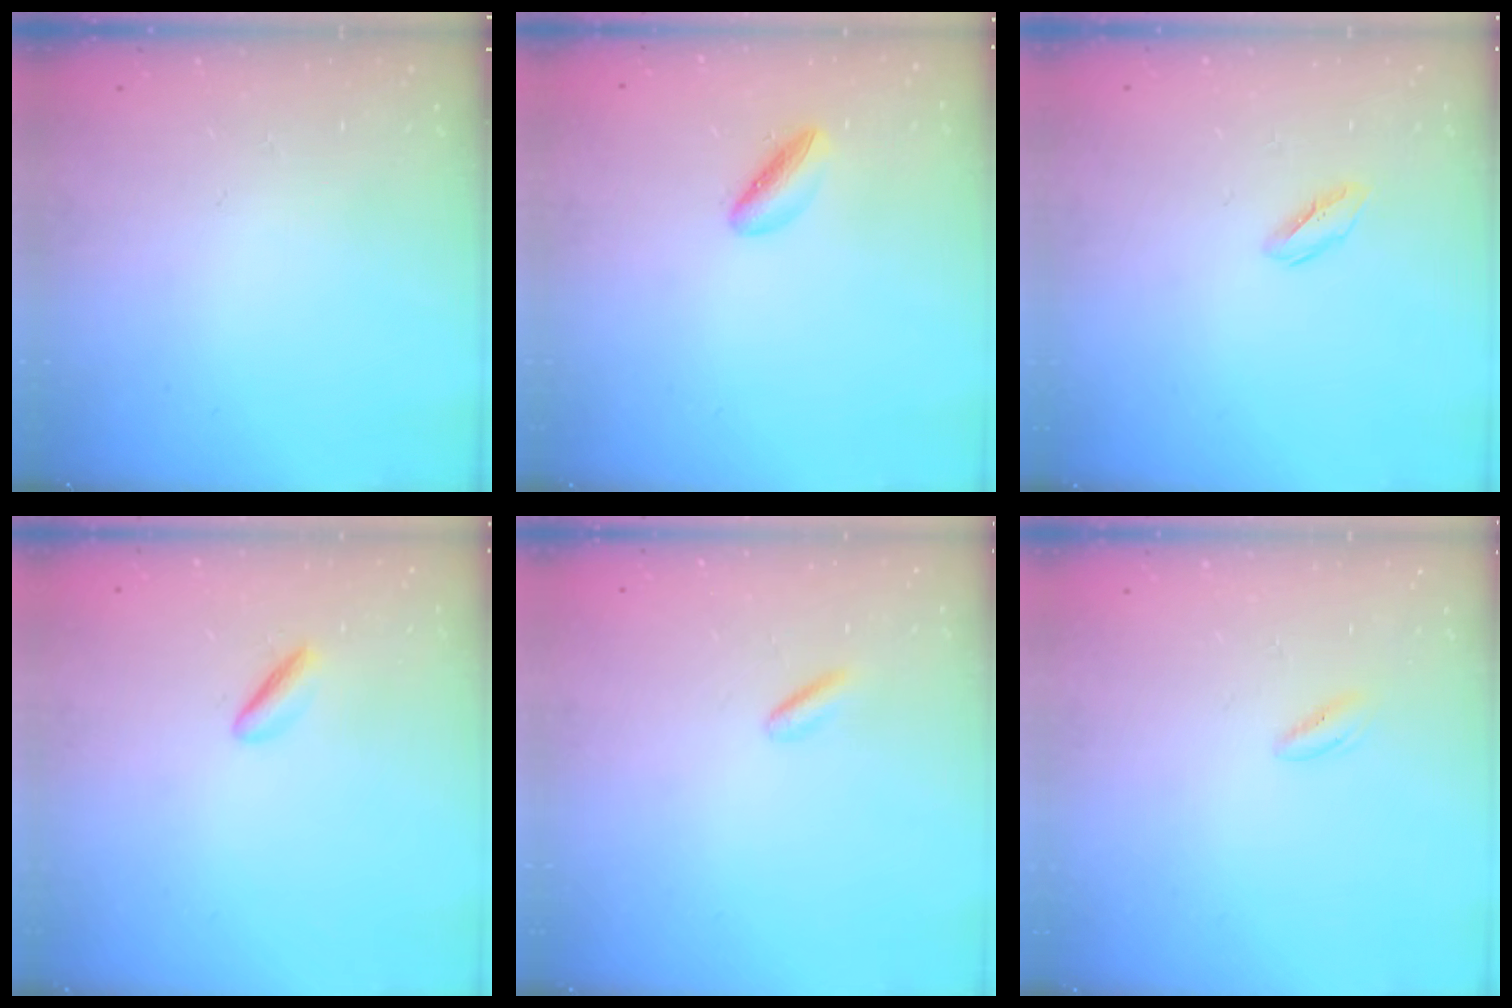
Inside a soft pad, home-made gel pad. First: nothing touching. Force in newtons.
{"total": 4.6, "press": 4.4, "slide": 1.3}
{"total": 2.2, "press": 2.1, "slide": 0.6}
{"total": 2.2, "press": 2.1, "slide": 0.8}
{"total": 2.5, "press": 2.4, "slide": 0.7}
{"total": 1.0, "press": 0.9, "slide": 0.5}